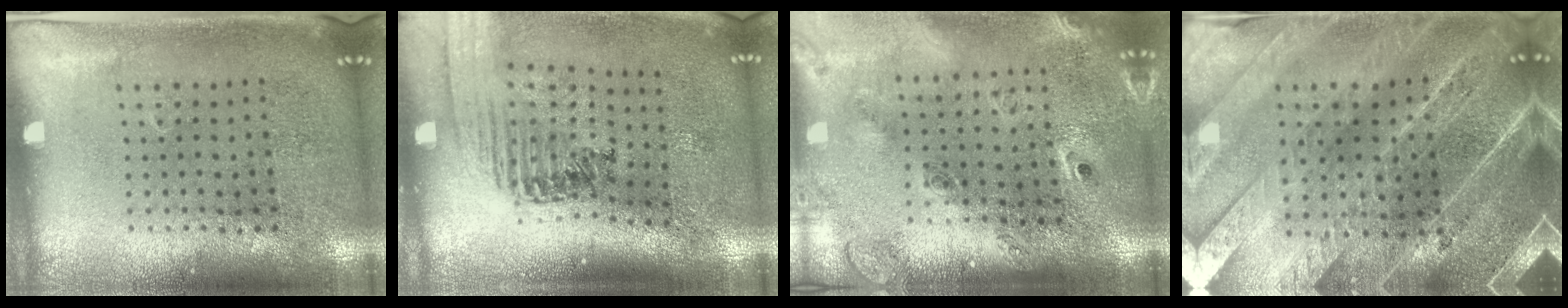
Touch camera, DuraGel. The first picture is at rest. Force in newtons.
{"total": 1.5, "press": 1.4, "slide": 0.3}
{"total": 2.5, "press": 1.8, "slide": 1.7}
{"total": 5.0, "press": 4.3, "slide": 2.4}